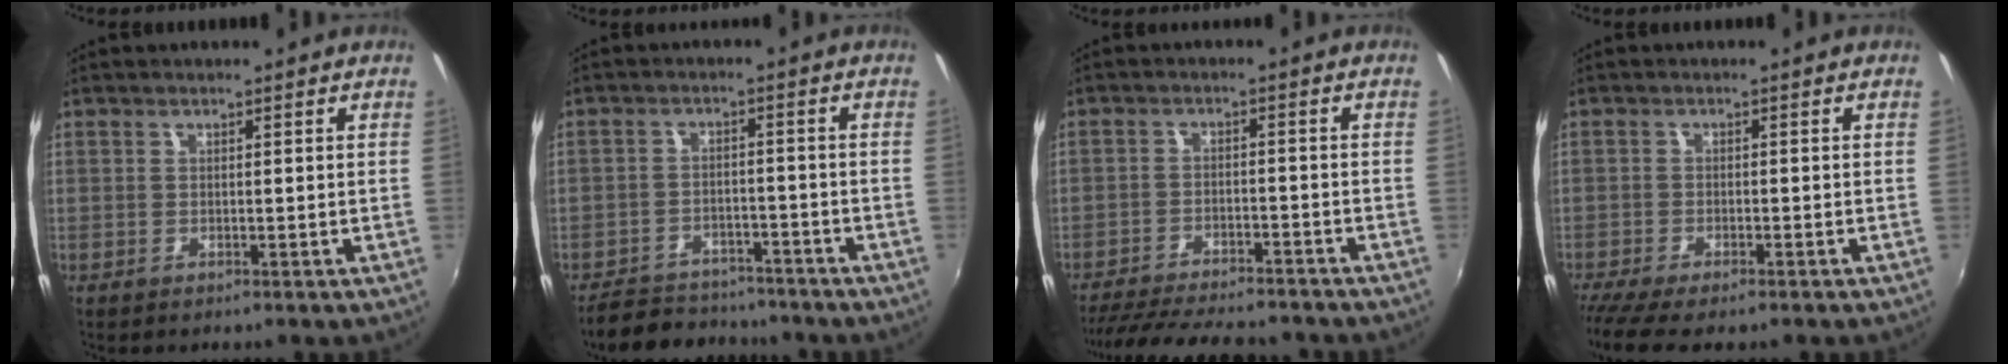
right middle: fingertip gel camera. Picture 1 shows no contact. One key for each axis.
{"total": 11.3, "fx": -9.9, "fy": 4.5, "fz": 3.2, "tx": -0.088, "ty": 0.007, "tz": -0.142}
{"total": 17.3, "fx": -15.1, "fy": 3.9, "fz": 7.5, "tx": -0.153, "ty": -0.024, "tz": -0.222}
{"total": 6.8, "fx": -5.6, "fy": 1.1, "fz": 3.7, "tx": -0.092, "ty": -0.039, "tz": -0.100}